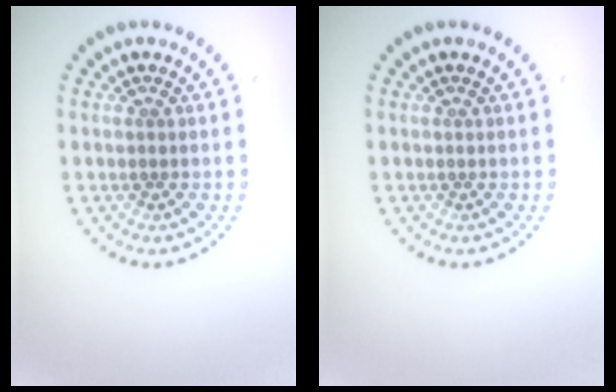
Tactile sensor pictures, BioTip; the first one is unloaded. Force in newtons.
{"total": 0.0}